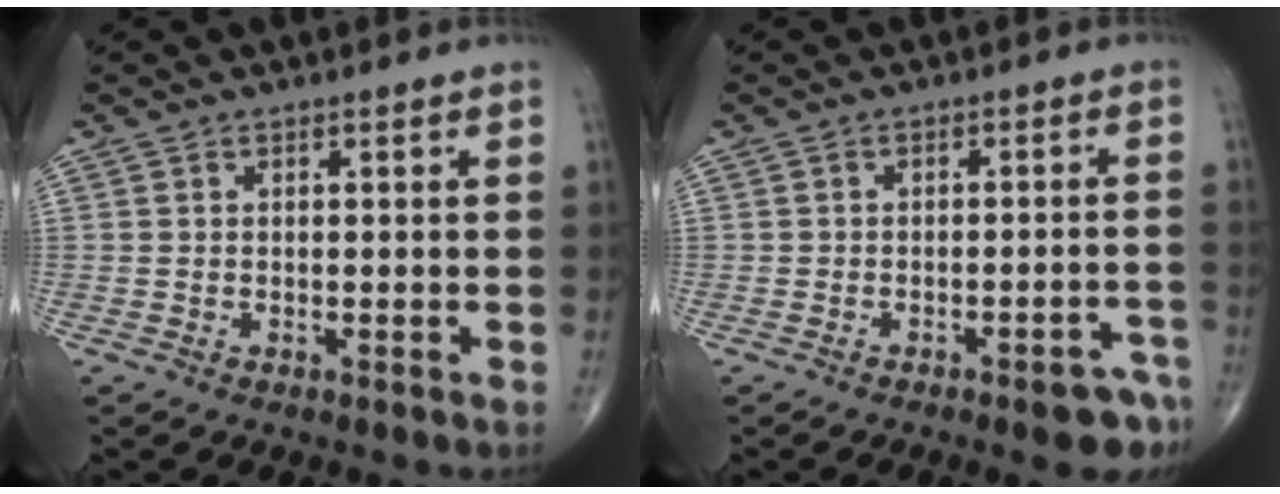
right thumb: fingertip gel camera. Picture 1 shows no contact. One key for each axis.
{"total": 5.8, "fx": -3.8, "fy": 2.0, "fz": 4.0, "tx": -0.033, "ty": 0.026, "tz": -0.042}